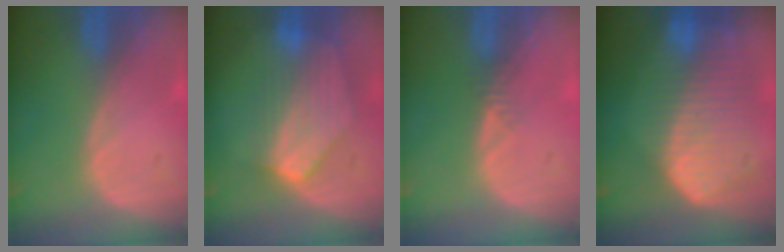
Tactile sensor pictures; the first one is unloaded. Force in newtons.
{"total": 7.9, "press": 7.6, "slide": 2.2}
{"total": 1.2, "press": 1.0, "slide": 0.6}
{"total": 10.2, "press": 8.8, "slide": 5.1}